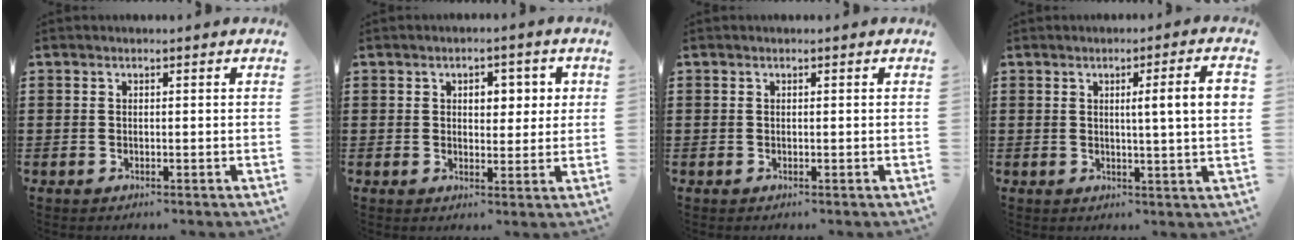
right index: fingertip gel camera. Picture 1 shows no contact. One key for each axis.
{"total": 3.5, "fx": 0.9, "fy": 2.3, "fz": 2.5, "tx": -0.031, "ty": 0.002, "tz": 0.007}
{"total": 0.0}
{"total": 6.1, "fx": 1.2, "fy": -0.2, "fz": 6.0, "tx": -0.103, "ty": -0.008, "tz": 0.012}